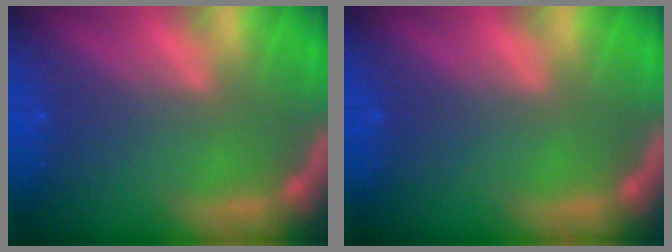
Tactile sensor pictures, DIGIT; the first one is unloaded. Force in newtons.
{"total": 0.0}